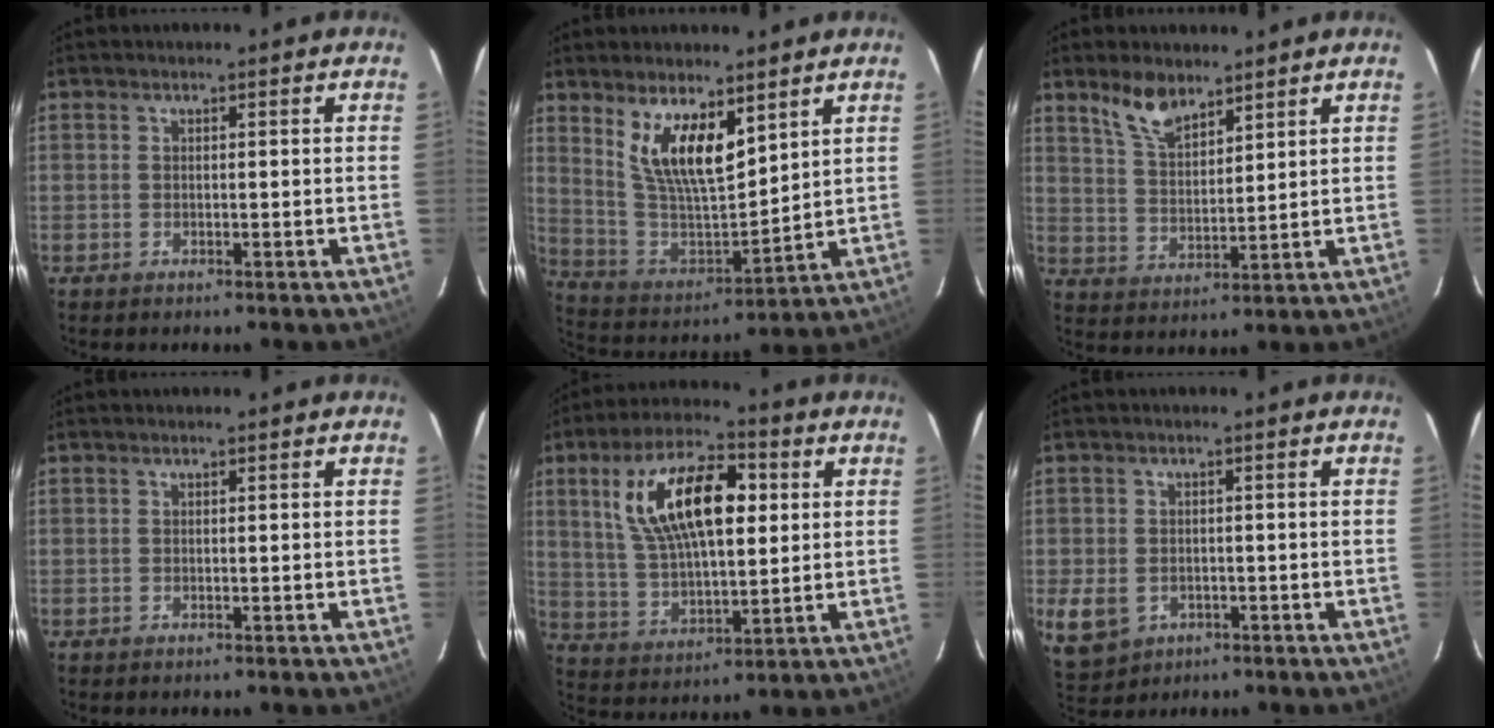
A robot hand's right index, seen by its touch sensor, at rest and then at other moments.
{"total": 13.3, "force": [7.3, 4.9, 9.9], "torque": [-0.184, -0.007, 0.153]}
{"total": 7.5, "force": [5.7, 2.9, 4.0], "torque": [-0.072, 0.008, 0.115]}
{"total": 0.0}
{"total": 17.7, "force": [5.0, 7.7, 15.1], "torque": [-0.276, 0.024, 0.098]}
{"total": 7.8, "force": [-2.2, 6.5, 3.6], "torque": [-0.094, -0.005, -0.025]}